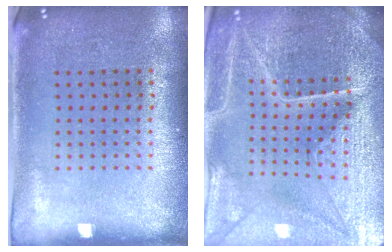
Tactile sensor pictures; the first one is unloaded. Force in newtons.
{"total": 5.6, "press": 5.1, "slide": 2.2}